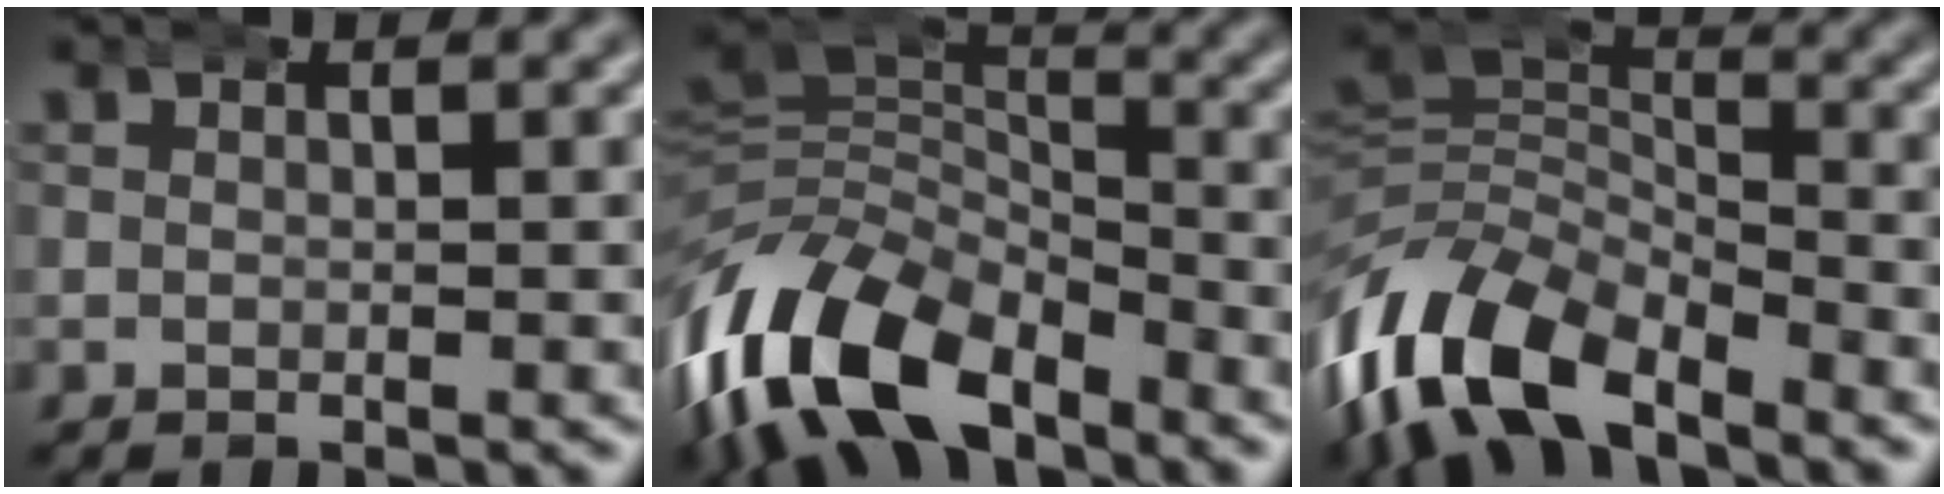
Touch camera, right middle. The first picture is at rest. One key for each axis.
{"total": 12.6, "fx": -5.2, "fy": 9.1, "fz": 7.0, "tx": -0.163, "ty": -0.041, "tz": -0.079}
{"total": 10.4, "fx": -4.3, "fy": 7.6, "fz": 5.7, "tx": -0.142, "ty": -0.035, "tz": -0.068}